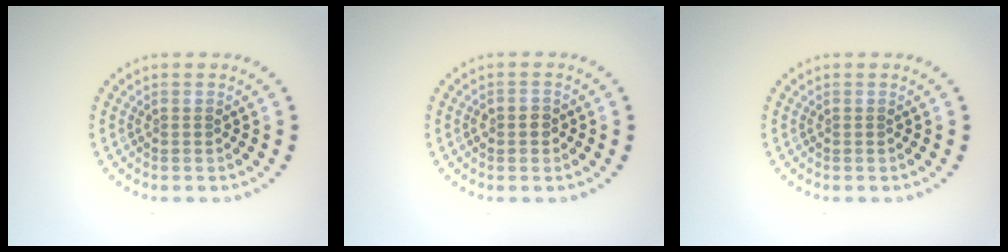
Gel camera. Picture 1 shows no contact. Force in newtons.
{"total": 1.4, "press": 1.4, "slide": 0.5}
{"total": 0.0}